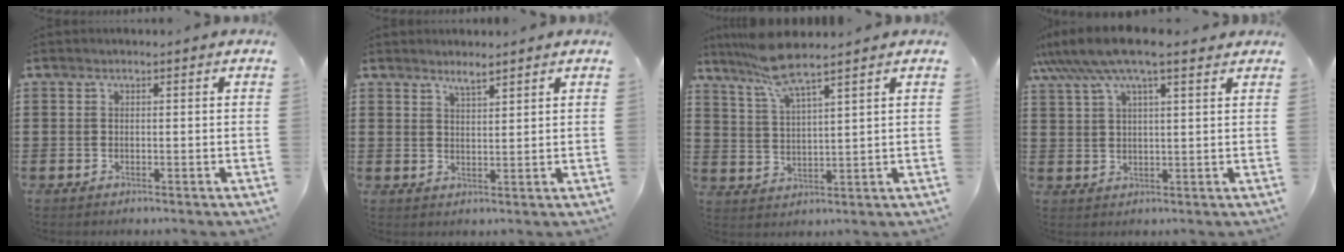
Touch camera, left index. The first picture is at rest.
{"total": 2.3, "force": [2.1, 0.2, 1.0], "torque": [-0.021, 0.001, 0.038]}
{"total": 7.8, "force": [6.4, 0.4, 4.5], "torque": [-0.105, -0.018, 0.115]}
{"total": 8.9, "force": [6.4, 1.7, 5.9], "torque": [-0.127, -0.009, 0.116]}